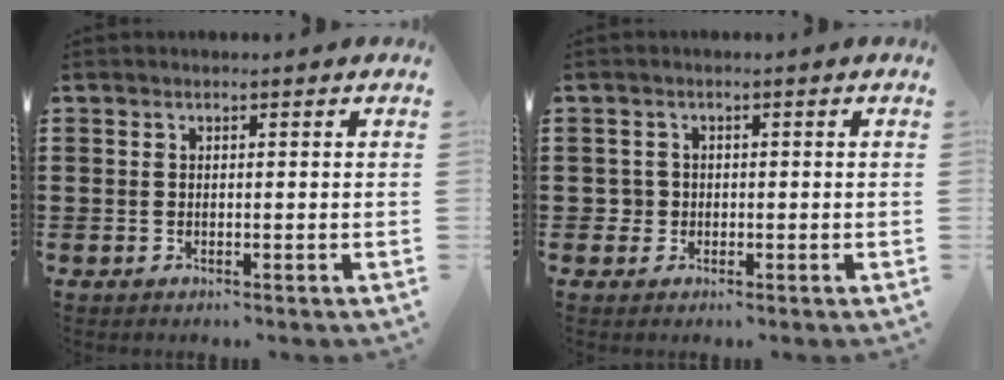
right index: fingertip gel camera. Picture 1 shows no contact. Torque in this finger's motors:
{"motor_torque": [0.06, 0.04, 0.01, -0.01]}